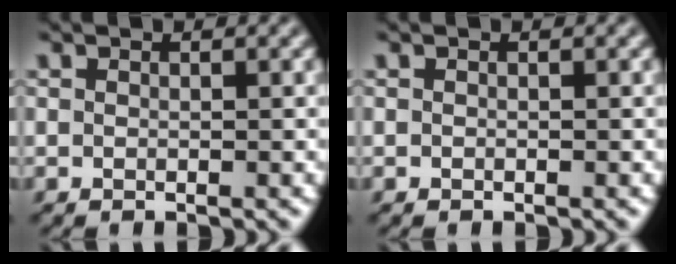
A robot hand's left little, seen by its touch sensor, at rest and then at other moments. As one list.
[{"total": 0.0}]